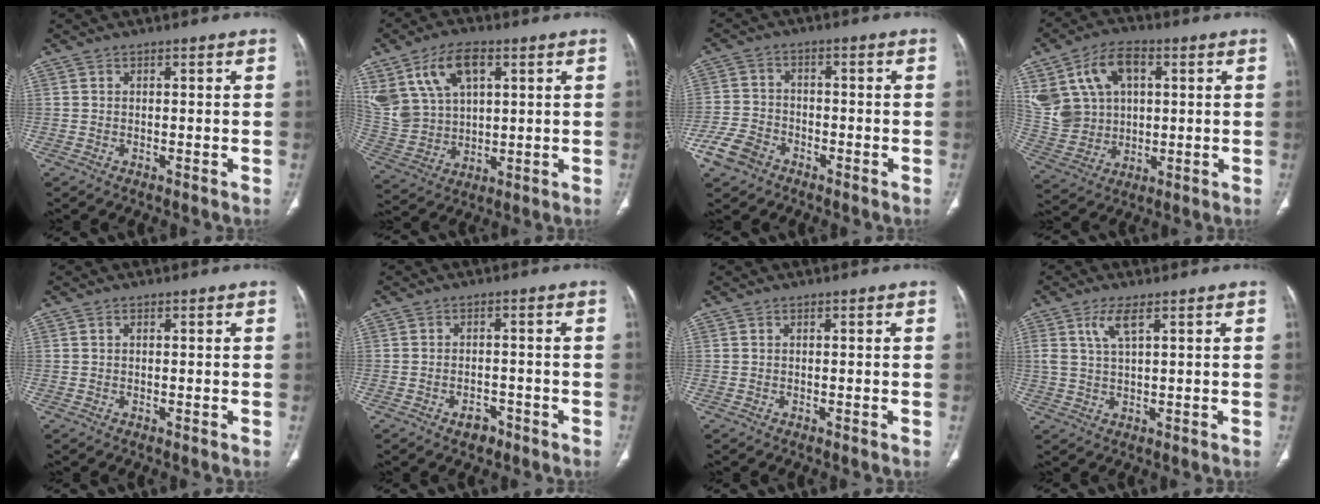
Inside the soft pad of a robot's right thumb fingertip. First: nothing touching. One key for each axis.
{"total": 15.9, "fx": 7.2, "fy": 9.7, "fz": 10.3, "tx": -0.203, "ty": -0.014, "tz": 0.152}
{"total": 7.0, "fx": -4.3, "fy": 4.8, "fz": 2.7, "tx": -0.054, "ty": 0.021, "tz": -0.084}
{"total": 15.6, "fx": 4.9, "fy": 11.2, "fz": 9.7, "tx": -0.174, "ty": 0.004, "tz": 0.105}
{"total": 0.0}
{"total": 3.0, "fx": -2.0, "fy": 1.9, "fz": 1.2, "tx": -0.012, "ty": 0.014, "tz": -0.023}
{"total": 0.0}
{"total": 4.3, "fx": 2.1, "fy": 1.2, "fz": 3.6, "tx": -0.083, "ty": -0.006, "tz": 0.051}